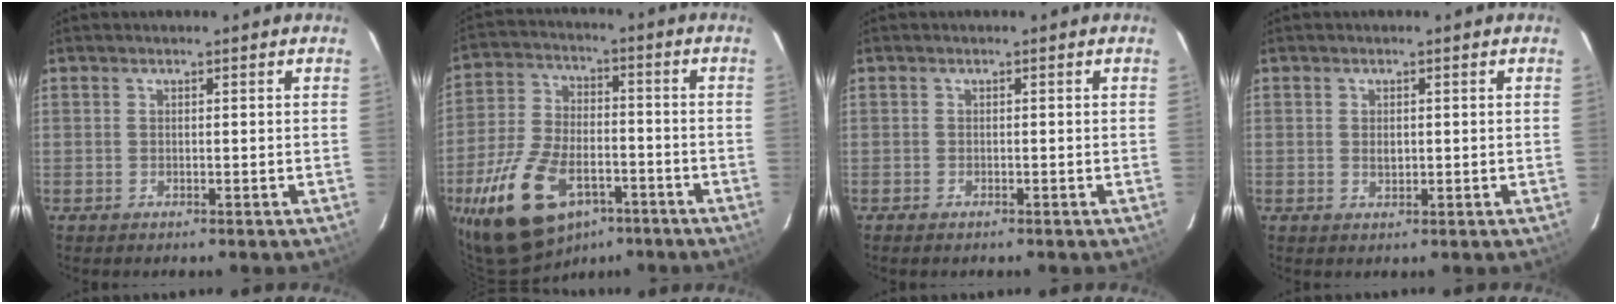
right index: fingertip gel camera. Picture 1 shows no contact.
{"total": 19.0, "force": [-10.6, 10.3, 11.9], "torque": [-0.255, -0.011, -0.180]}
{"total": 0.9, "force": [-0.7, 0.4, 0.3], "torque": [-0.008, -0.002, -0.016]}
{"total": 1.3, "force": [0.0, 0.8, 1.0], "torque": [-0.018, 0.000, 0.000]}